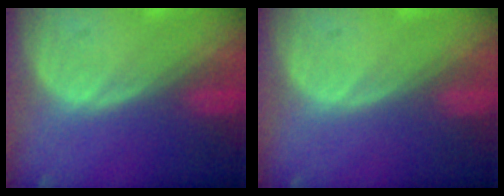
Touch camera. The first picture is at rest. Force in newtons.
{"total": 0.0}